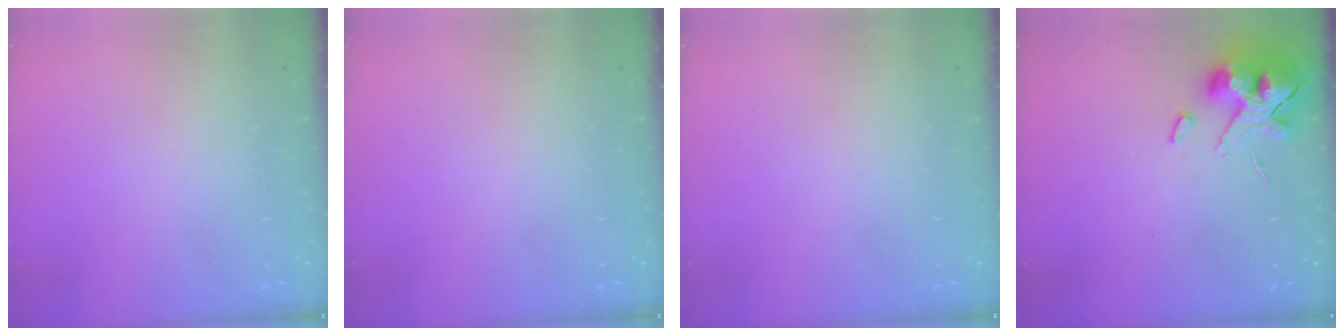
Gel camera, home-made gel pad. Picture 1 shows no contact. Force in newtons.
{"total": 0.0}
{"total": 0.0}
{"total": 13.7, "press": 13.5, "slide": 2.3}